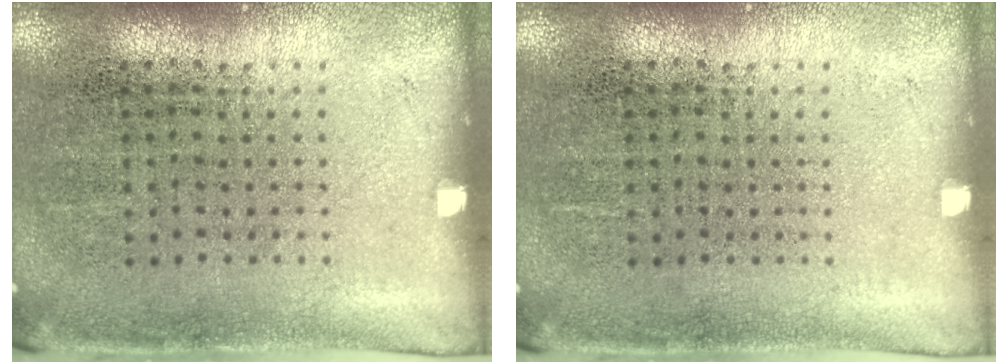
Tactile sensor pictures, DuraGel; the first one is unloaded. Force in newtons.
{"total": 0.0}